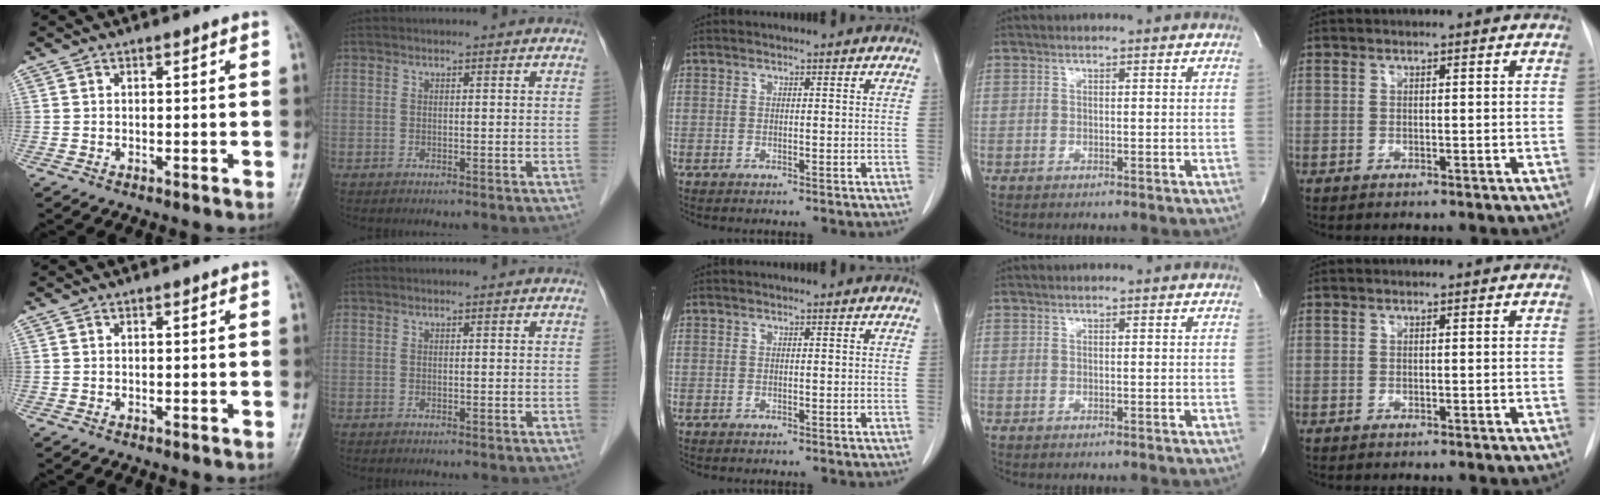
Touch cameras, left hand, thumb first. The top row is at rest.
{}